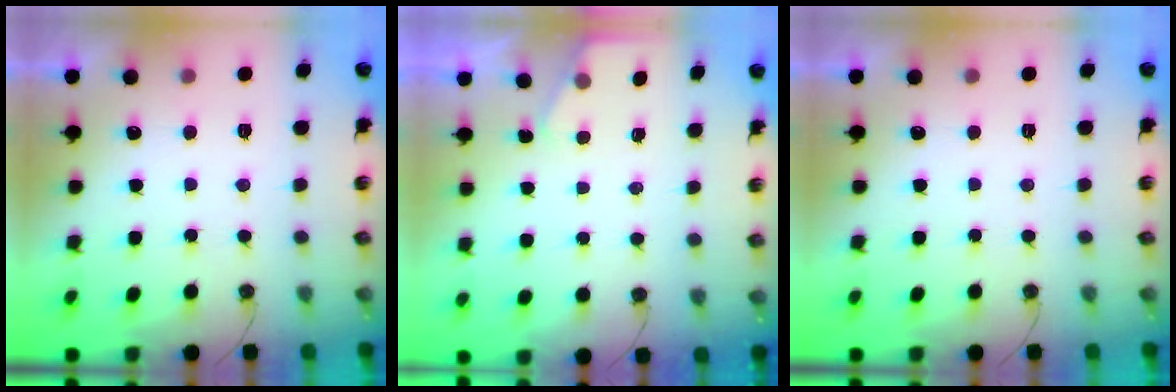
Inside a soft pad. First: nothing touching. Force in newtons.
{"total": 2.0, "press": 2.0, "slide": 0.3}
{"total": 0.0}